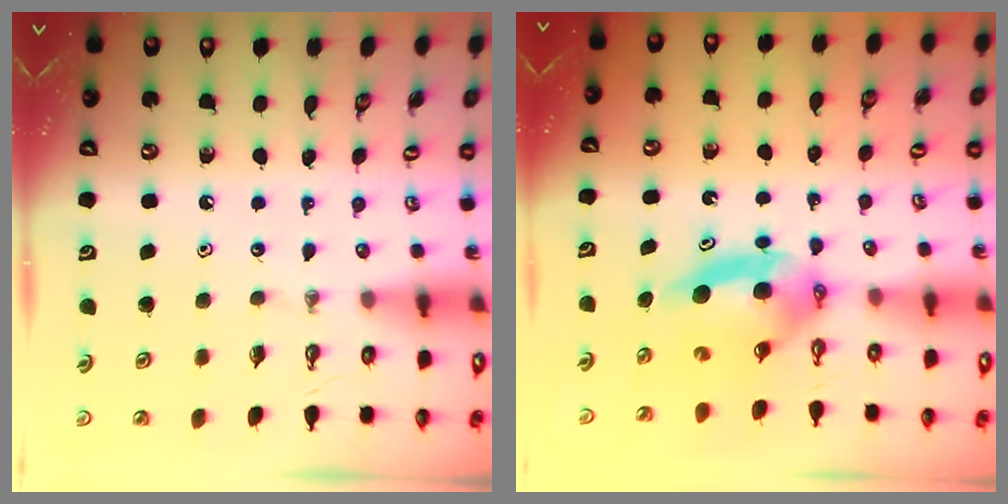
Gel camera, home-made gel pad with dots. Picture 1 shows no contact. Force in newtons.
{"total": 6.1, "press": 5.5, "slide": 2.6}